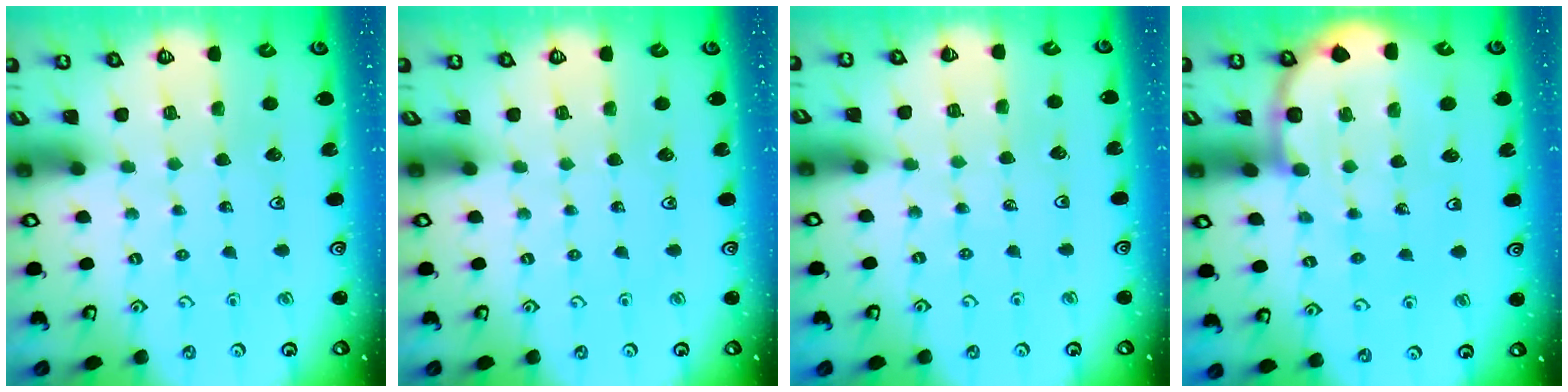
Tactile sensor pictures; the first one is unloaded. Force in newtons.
{"total": 0.0}
{"total": 3.7, "press": 3.6, "slide": 0.7}
{"total": 7.8, "press": 7.7, "slide": 1.0}